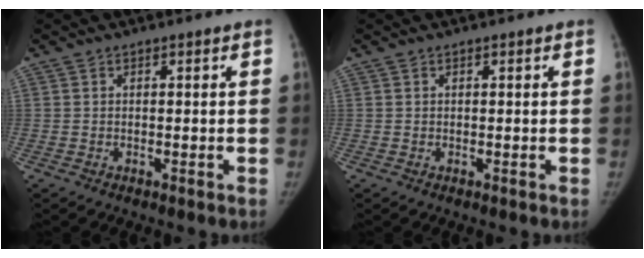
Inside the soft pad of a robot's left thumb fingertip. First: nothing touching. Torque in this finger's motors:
{"motor_torque": [-0.08, -0.28, 0.26, 0.13, -0.04]}